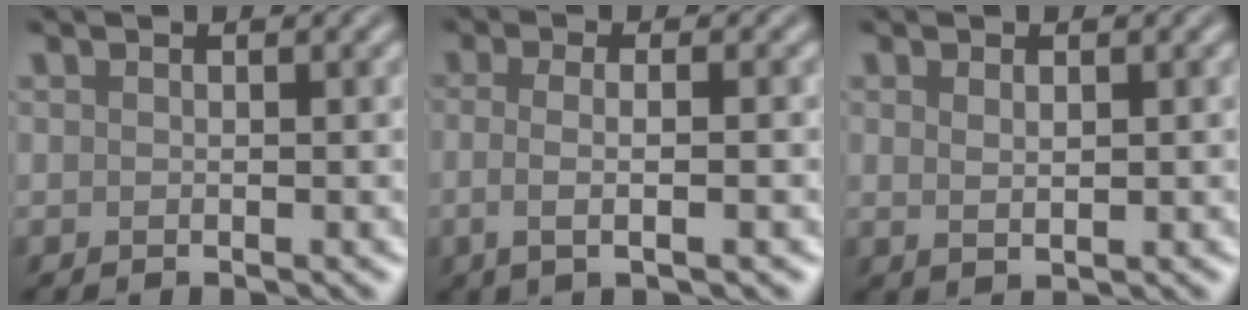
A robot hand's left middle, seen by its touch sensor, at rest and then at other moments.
{"total": 3.7, "force": [-0.4, 1.3, 3.4], "torque": [-0.054, -0.007, -0.009]}
{"total": 1.2, "force": [0.4, 0.5, 1.0], "torque": [-0.022, -0.003, 0.012]}